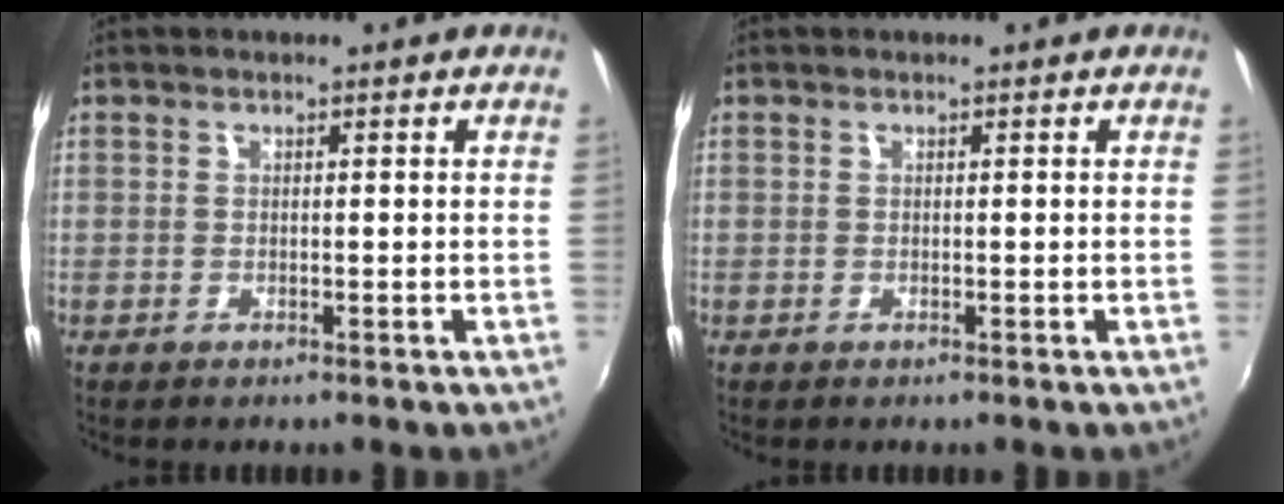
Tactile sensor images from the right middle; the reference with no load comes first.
{"total": 0.0}